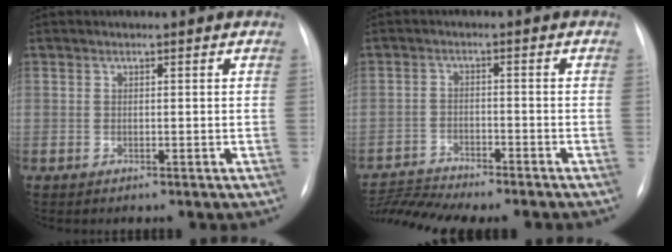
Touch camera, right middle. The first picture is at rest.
{"total": 8.5, "force": [-8.3, -0.7, 1.8], "torque": [-0.031, 0.009, -0.133]}